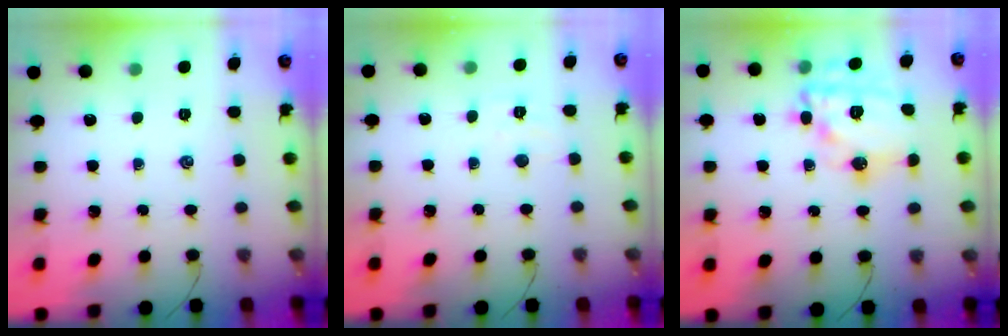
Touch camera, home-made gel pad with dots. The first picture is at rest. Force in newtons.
{"total": 3.0, "press": 2.9, "slide": 0.8}
{"total": 15.8, "press": 15.8, "slide": 0.6}